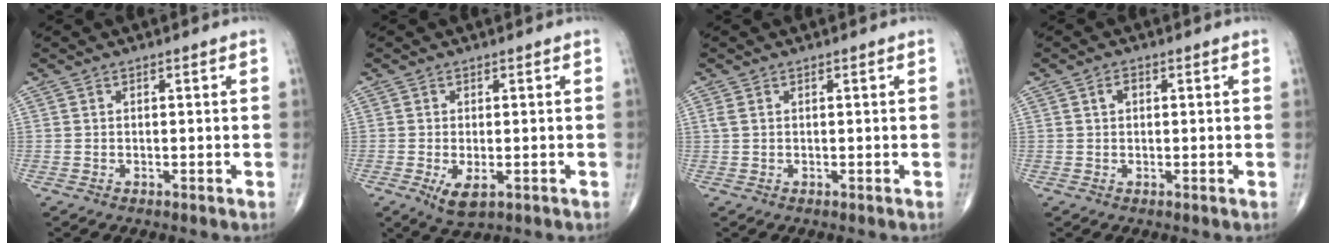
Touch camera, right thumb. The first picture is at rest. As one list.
[{"total": 4.2, "force": [-1.4, 1.8, 3.5], "torque": [-0.063, -0.010, -0.017]}, {"total": 0.9, "force": [0.3, 0.5, 0.7], "torque": [-0.022, 0.010, 0.013]}, {"total": 1.6, "force": [0.4, 1.1, 1.1], "torque": [-0.017, 0.006, 0.007]}]